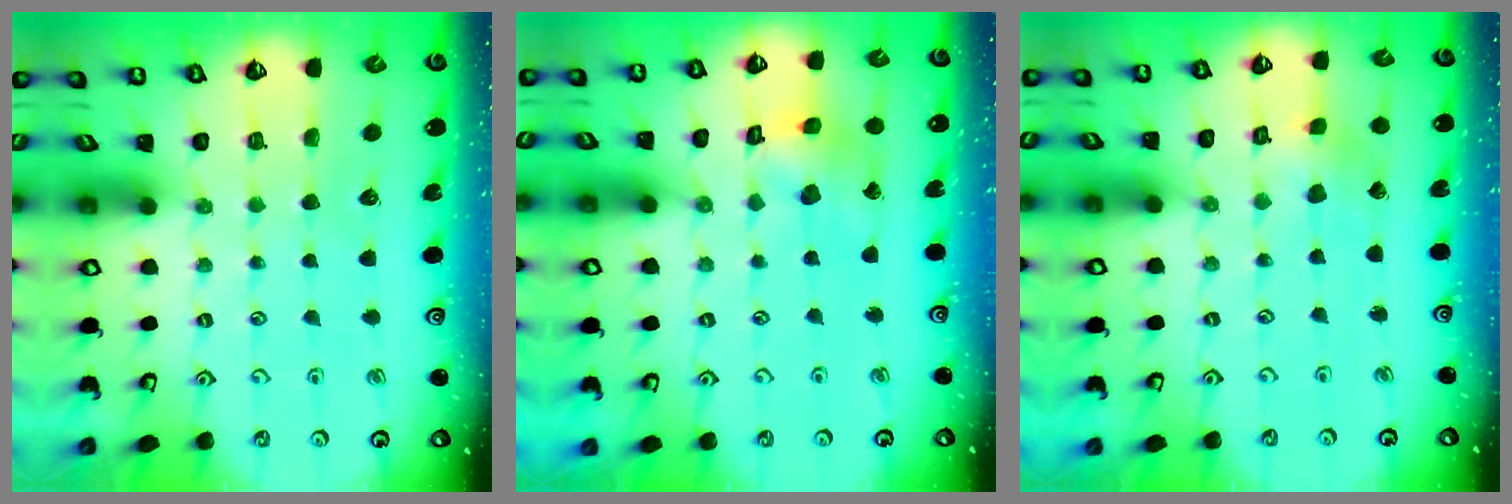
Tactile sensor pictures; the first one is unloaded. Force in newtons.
{"total": 9.7, "press": 9.7, "slide": 1.1}
{"total": 2.1, "press": 2.1, "slide": 0.3}